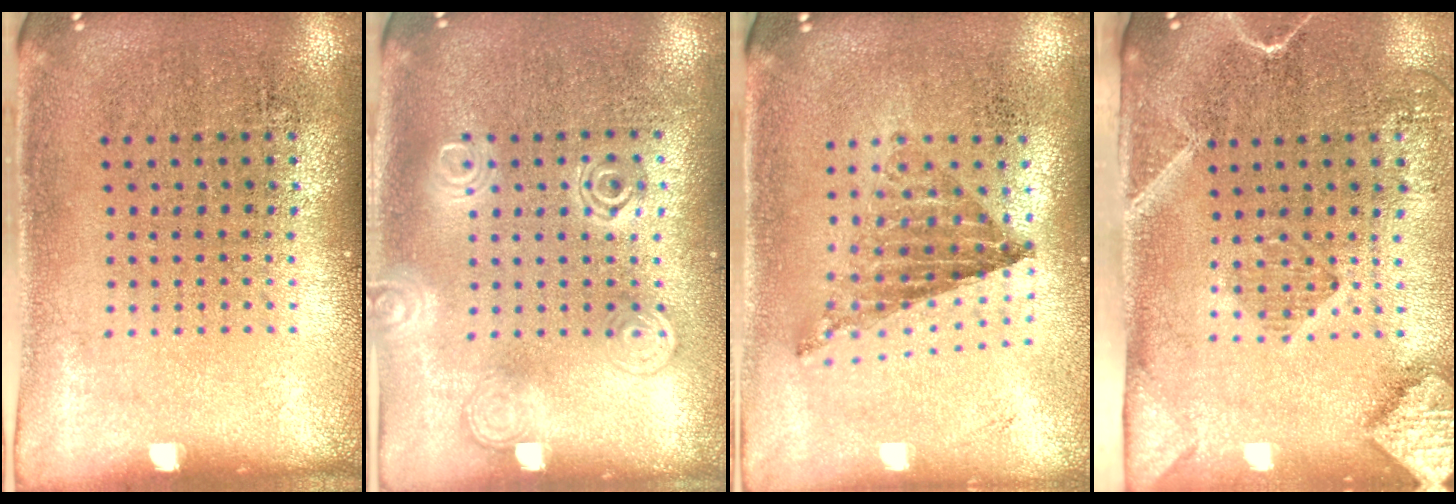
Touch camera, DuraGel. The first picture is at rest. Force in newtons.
{"total": 1.3, "press": 1.3, "slide": 0.1}
{"total": 0.5, "press": 0.5, "slide": 0.1}
{"total": 2.7, "press": 2.0, "slide": 1.8}